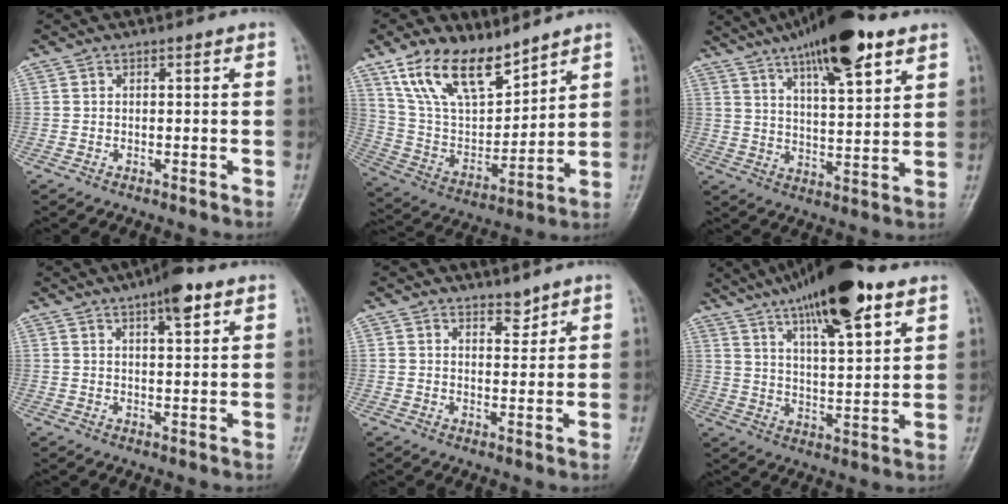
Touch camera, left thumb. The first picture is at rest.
{"total": 16.3, "force": [11.6, 7.2, 8.9], "torque": [-0.127, -0.055, 0.233]}
{"total": 17.5, "force": [10.7, 5.0, 12.9], "torque": [-0.188, -0.036, 0.174]}
{"total": 6.5, "force": [3.7, 2.0, 4.9], "torque": [-0.065, -0.011, 0.052]}
{"total": 2.7, "force": [2.3, 1.1, 0.8], "torque": [0.003, -0.019, 0.037]}
{"total": 19.7, "force": [12.0, 5.4, 14.7], "torque": [-0.228, -0.034, 0.199]}